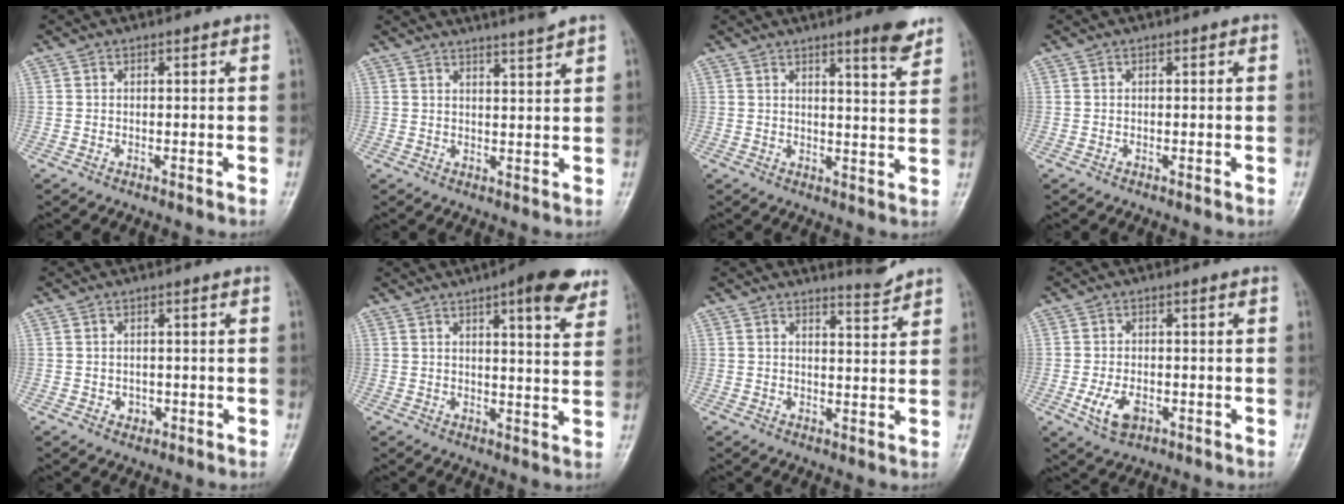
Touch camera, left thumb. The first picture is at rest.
{"total": 5.7, "force": [5.0, -0.2, 2.8], "torque": [-0.038, -0.016, 0.073]}
{"total": 6.5, "force": [4.7, 0.9, 4.4], "torque": [-0.047, -0.032, 0.064]}
{"total": 0.0}
{"total": 1.6, "force": [-0.6, 1.4, 0.5], "torque": [0.003, 0.003, -0.004]}
{"total": 11.2, "force": [6.8, 2.9, 8.4], "torque": [-0.083, -0.029, 0.082]}
{"total": 3.0, "force": [3.0, -0.2, 0.4], "torque": [-0.002, -0.036, 0.050]}
{"total": 5.1, "force": [-2.0, 3.0, 3.6], "torque": [-0.068, -0.001, -0.029]}